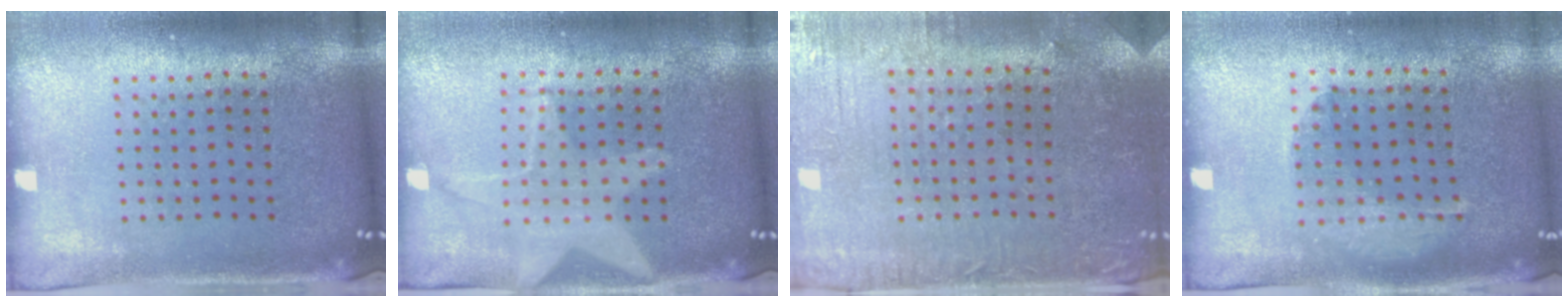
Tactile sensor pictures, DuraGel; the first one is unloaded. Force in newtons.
{"total": 1.6, "press": 1.5, "slide": 0.6}
{"total": 0.7, "press": 0.6, "slide": 0.4}
{"total": 1.0, "press": 1.0, "slide": 0.1}